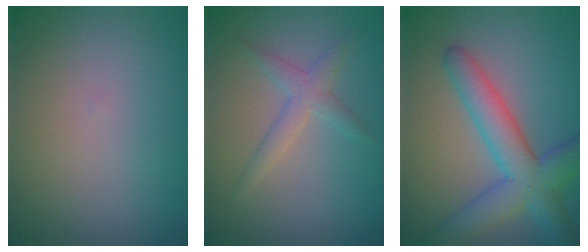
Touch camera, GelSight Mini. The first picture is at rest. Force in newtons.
{"total": 2.1, "press": 2.1, "slide": 0.1}
{"total": 6.3, "press": 6.3, "slide": 0.2}